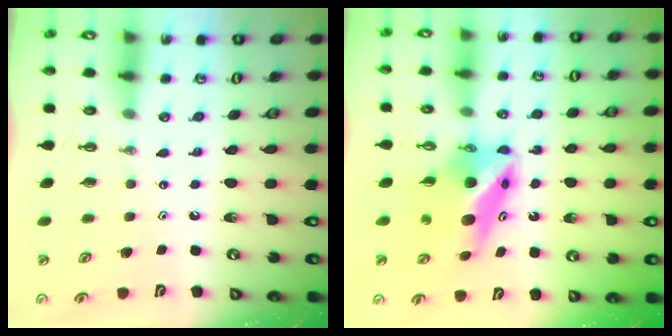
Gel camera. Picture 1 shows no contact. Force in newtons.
{"total": 8.1, "press": 8.1, "slide": 0.8}